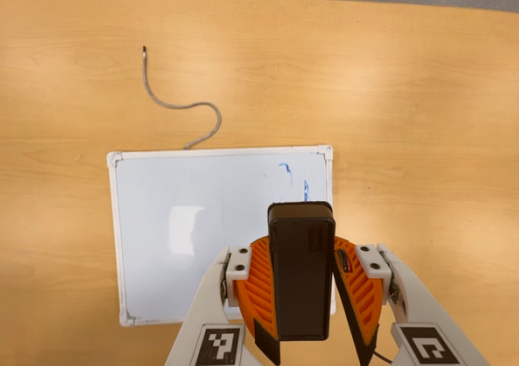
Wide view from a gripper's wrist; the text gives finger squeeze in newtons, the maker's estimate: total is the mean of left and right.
{"total": 8.0, "left": 7.8, "right": 8.2}